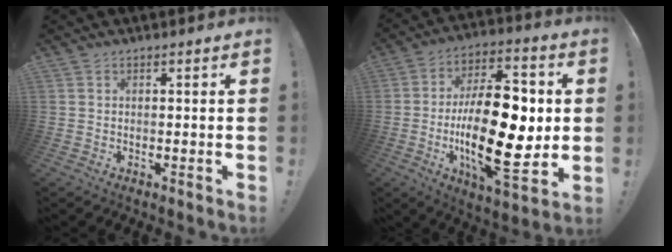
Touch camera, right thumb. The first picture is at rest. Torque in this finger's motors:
{"motor_torque": [1.78, 3.23, 1.62, -1.15, 0.86]}